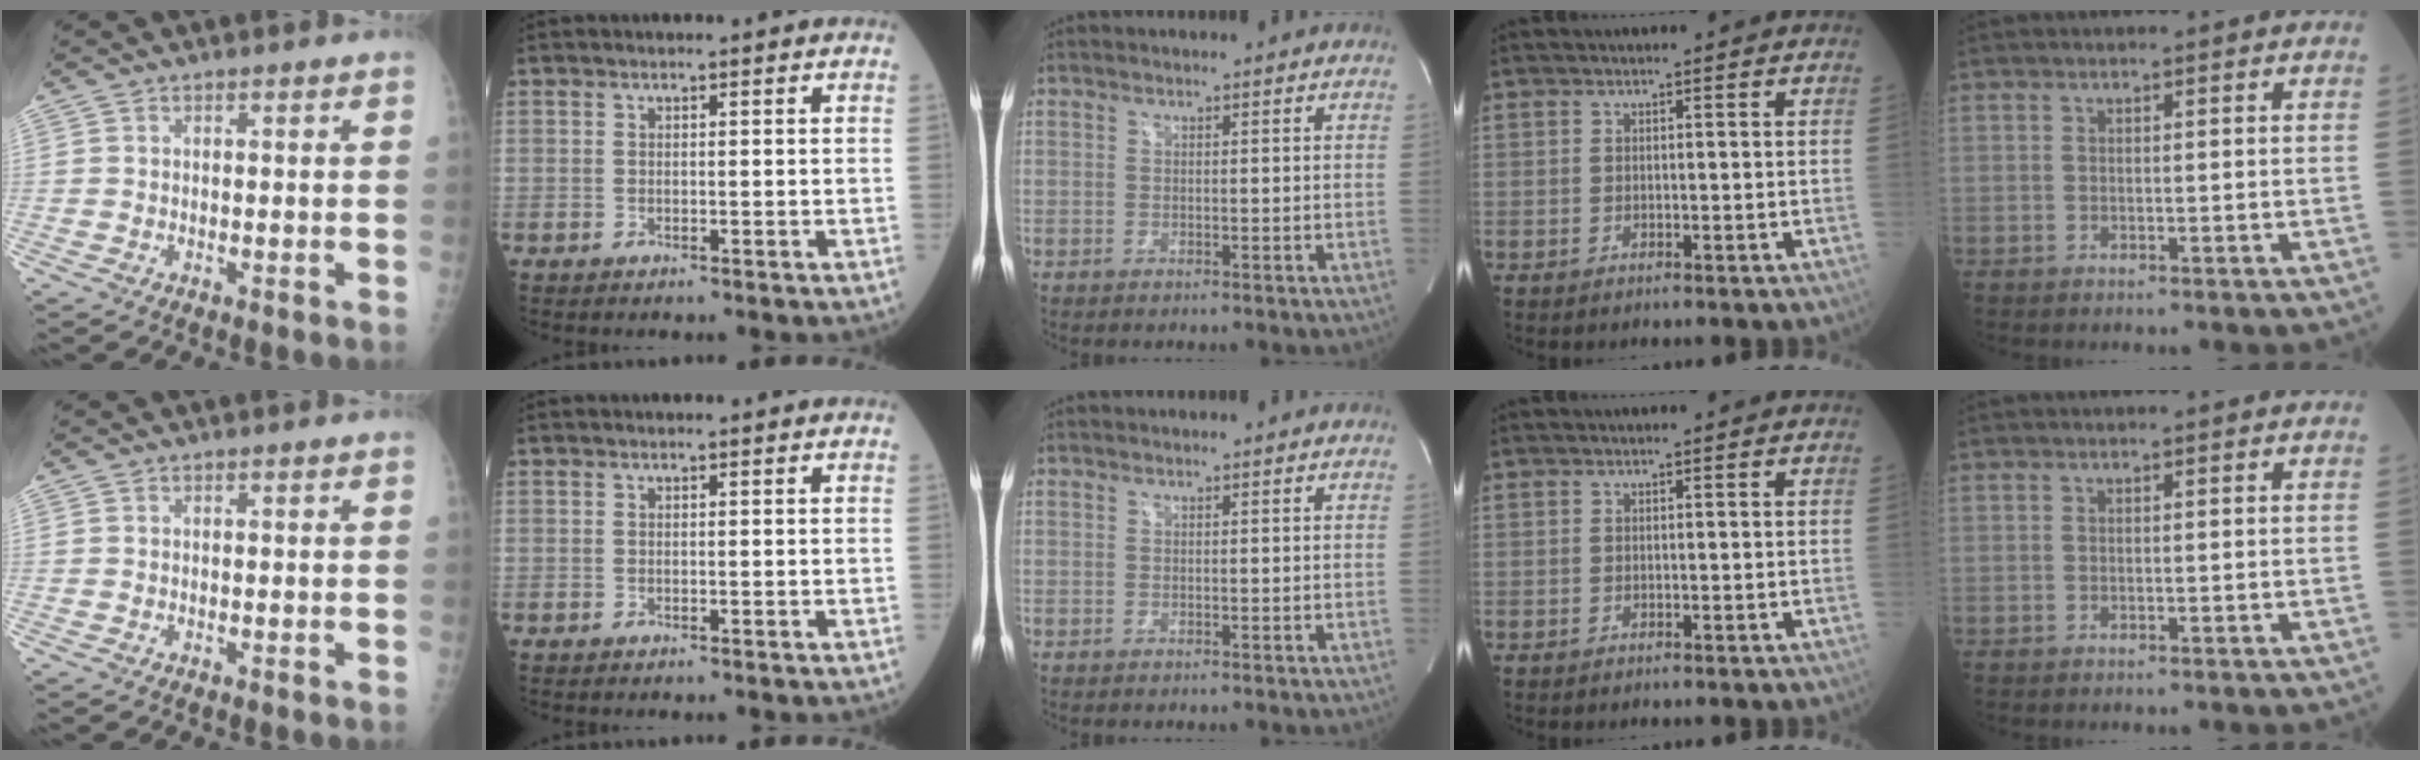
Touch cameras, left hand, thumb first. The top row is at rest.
{}